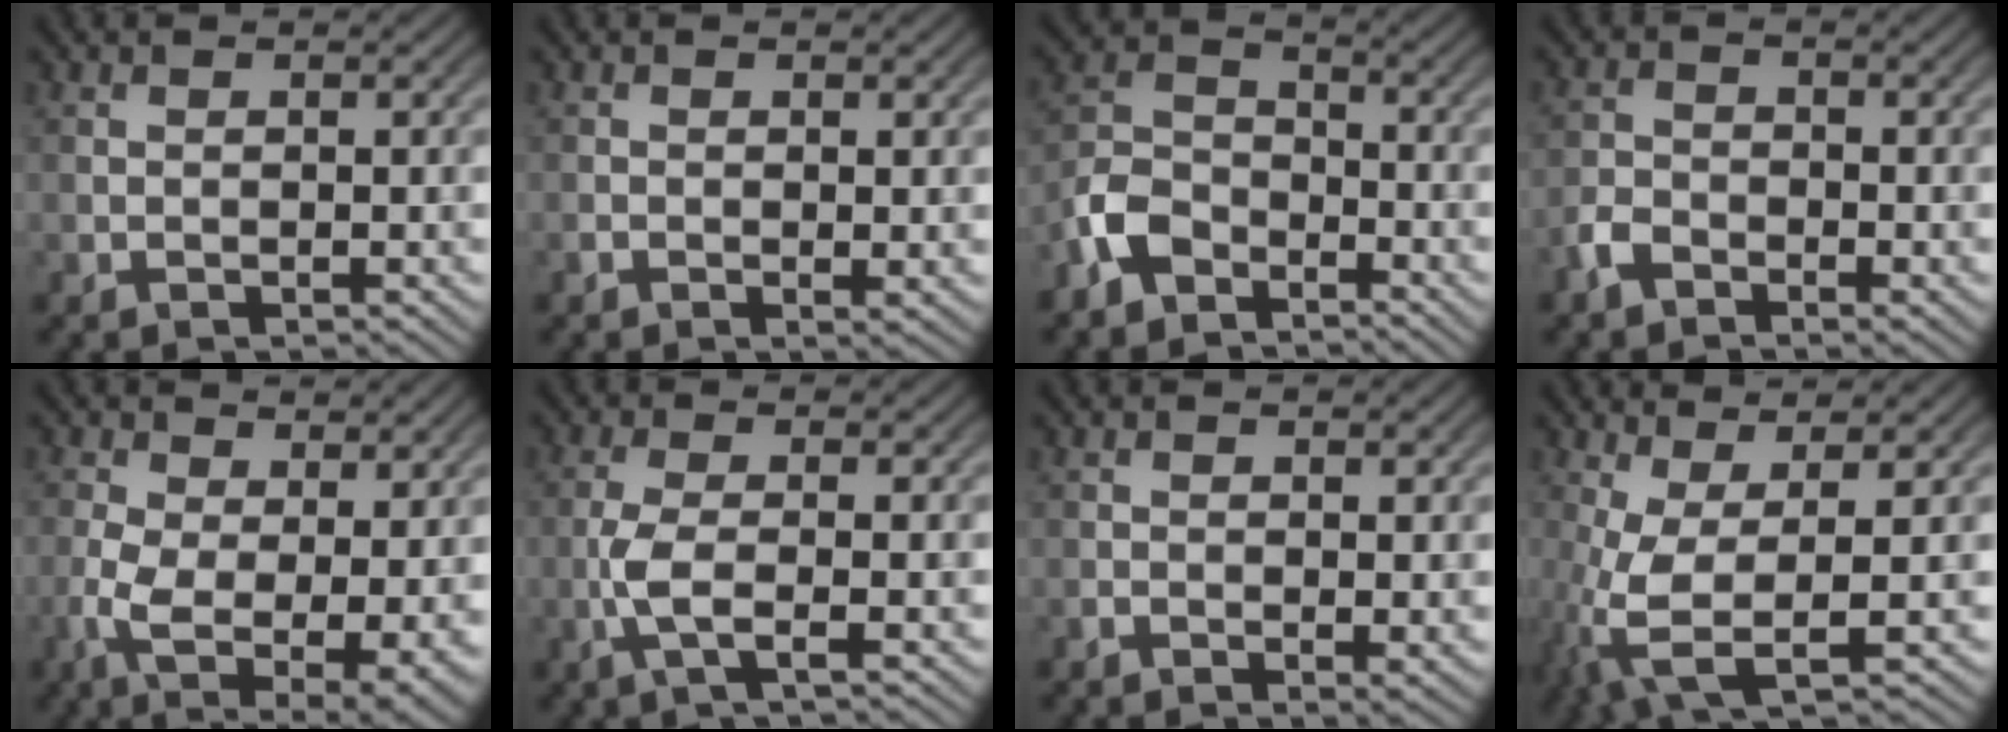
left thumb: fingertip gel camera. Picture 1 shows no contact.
{"total": 1.0, "force": [-0.2, 0.5, 0.8], "torque": [-0.016, -0.006, -0.003]}
{"total": 6.5, "force": [-4.5, 3.5, 3.1], "torque": [-0.069, 0.002, -0.108]}
{"total": 3.0, "force": [-2.0, 1.5, 1.6], "torque": [-0.032, 0.000, -0.049]}
{"total": 9.3, "force": [-1.1, 4.6, 8.0], "torque": [-0.168, -0.020, -0.019]}
{"total": 3.8, "force": [-1.1, 0.8, 3.6], "torque": [-0.082, 0.003, -0.030]}
{"total": 1.3, "force": [-0.2, 0.6, 1.2], "torque": [-0.021, -0.007, -0.004]}
{"total": 7.7, "force": [-1.0, 2.4, 7.2], "torque": [-0.166, -0.005, -0.022]}